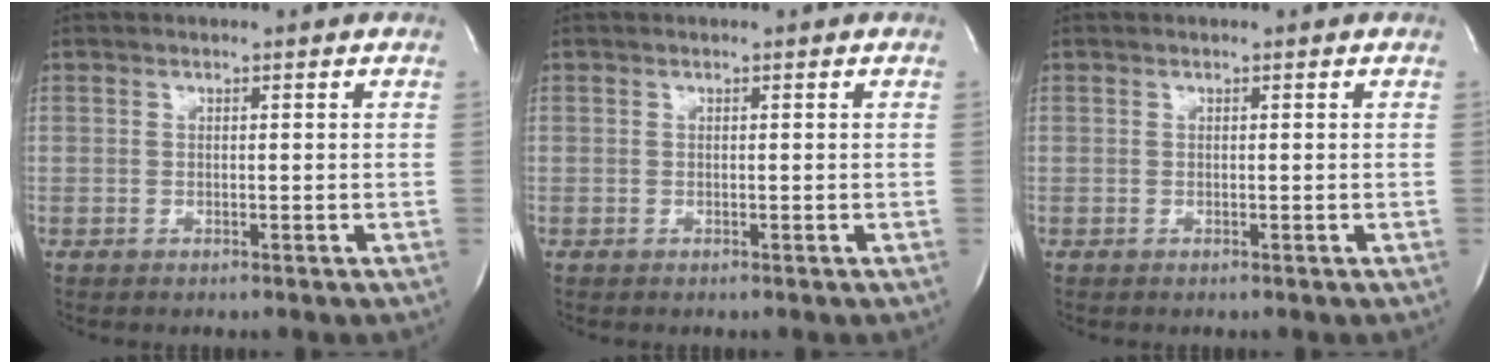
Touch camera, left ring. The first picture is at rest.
{"total": 0.0}
{"total": 0.0}